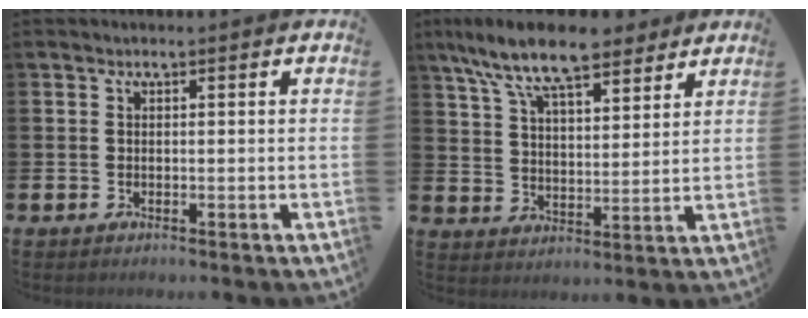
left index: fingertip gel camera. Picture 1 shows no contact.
{"total": 10.8, "force": [9.2, 2.8, 5.1], "torque": [-0.124, -0.028, 0.167]}